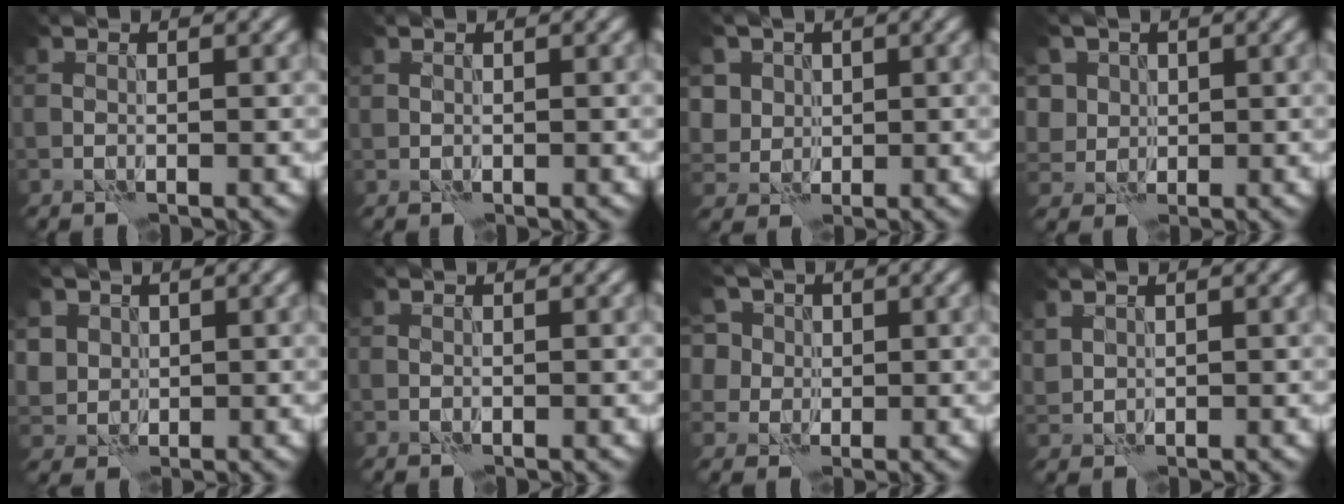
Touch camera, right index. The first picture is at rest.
{"total": 0.0}
{"total": 5.1, "force": [2.1, 4.3, 1.8], "torque": [-0.045, 0.006, 0.032]}
{"total": 5.1, "force": [2.3, 4.2, 1.8], "torque": [-0.043, 0.007, 0.034]}
{"total": 4.1, "force": [1.8, 3.4, 1.3], "torque": [-0.042, 0.005, 0.036]}
{"total": 0.0}
{"total": 9.1, "force": [4.5, 6.7, 4.2], "torque": [-0.083, 0.026, 0.044]}
{"total": 1.2, "force": [0.9, 0.7, 0.3], "torque": [-0.010, 0.001, 0.024]}